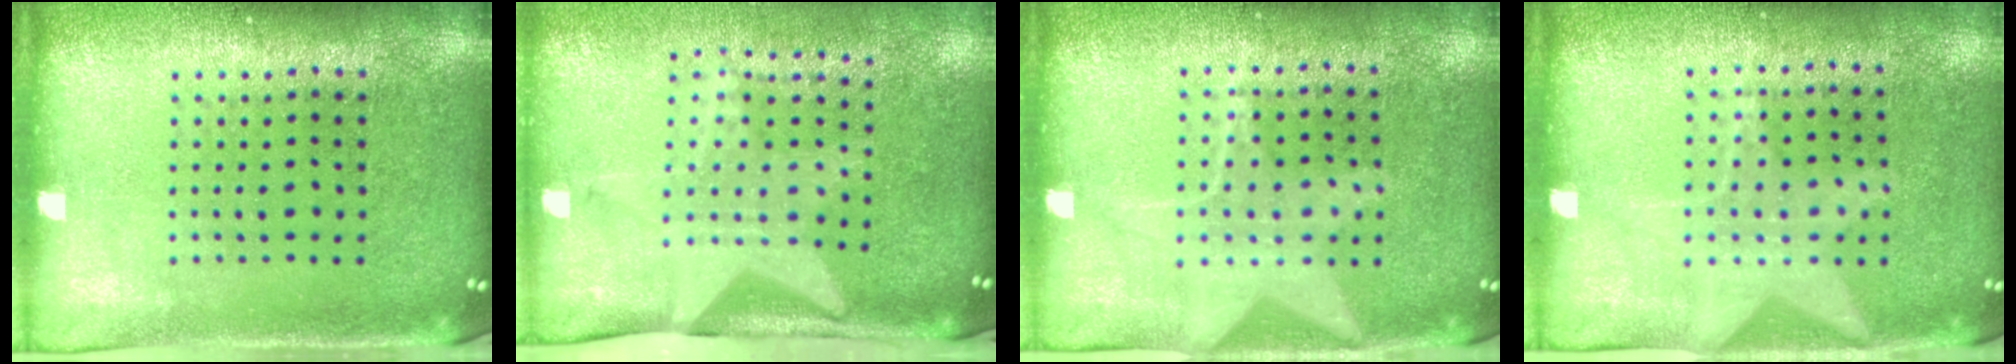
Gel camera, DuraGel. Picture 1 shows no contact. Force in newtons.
{"total": 1.9, "press": 1.6, "slide": 1.0}
{"total": 1.2, "press": 1.2, "slide": 0.1}
{"total": 1.3, "press": 0.9, "slide": 0.9}